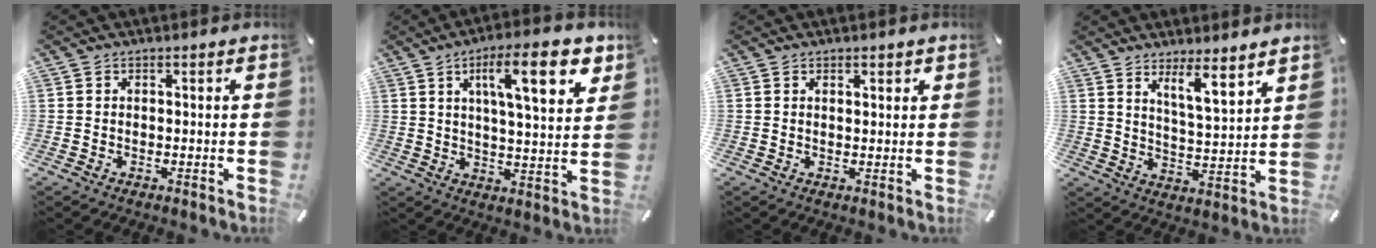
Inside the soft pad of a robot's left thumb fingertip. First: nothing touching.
{"total": 16.0, "force": [7.3, 4.6, 13.5], "torque": [-0.202, -0.020, 0.108]}
{"total": 1.3, "force": [0.9, 0.6, 0.7], "torque": [-0.014, 0.000, 0.016]}
{"total": 7.8, "force": [6.5, 1.0, 4.2], "torque": [-0.069, -0.050, 0.111]}